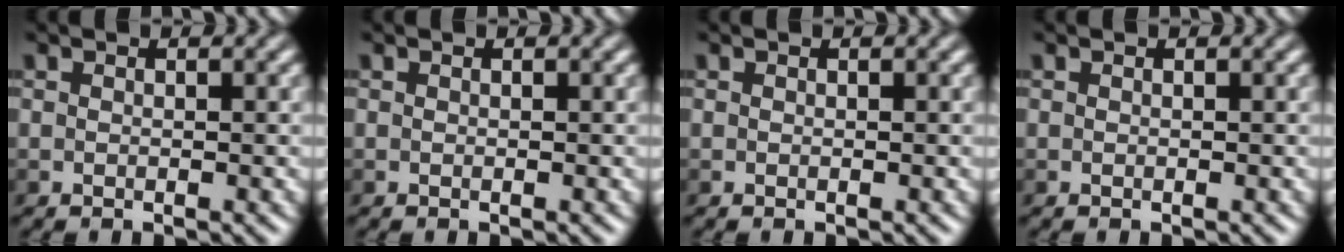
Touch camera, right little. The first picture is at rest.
{"total": 0.0}
{"total": 0.0}
{"total": 0.0}